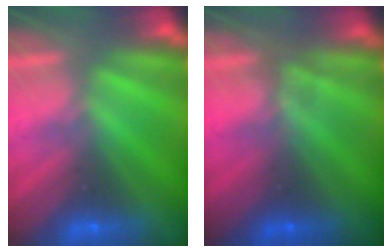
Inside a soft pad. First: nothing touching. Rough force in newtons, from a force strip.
{"total": 1.1}